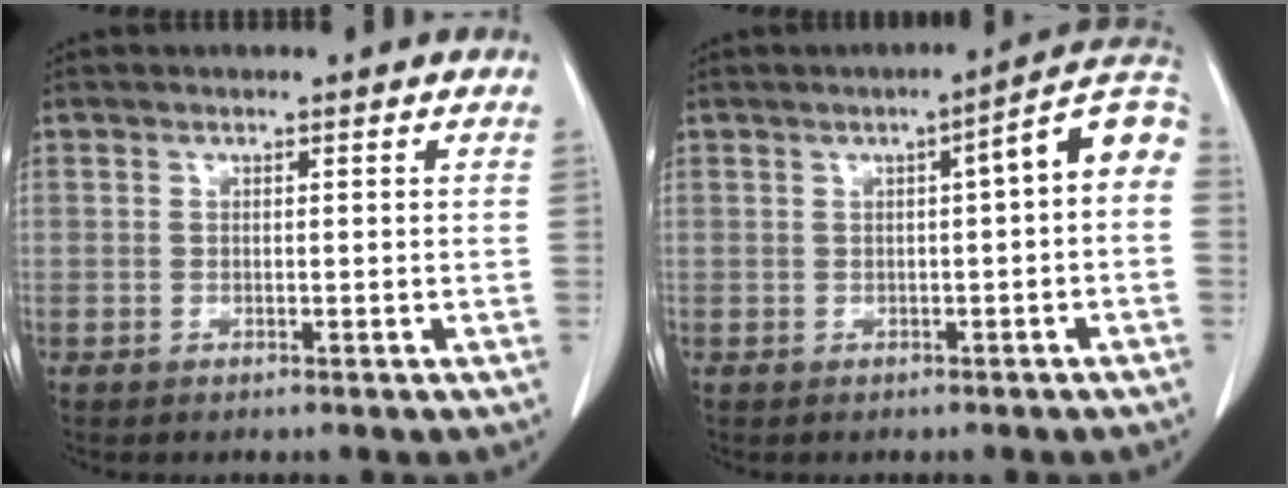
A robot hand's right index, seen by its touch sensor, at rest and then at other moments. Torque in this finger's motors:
{"motor_torque": [0.58, -0.10, 0.25, 0.04]}